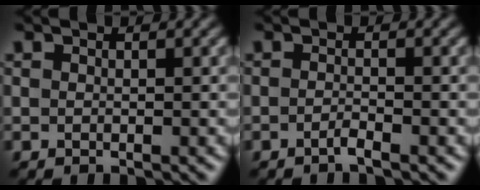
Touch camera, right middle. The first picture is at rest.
{"total": 1.1, "force": [-0.7, 0.1, 0.8], "torque": [-0.014, 0.002, -0.017]}